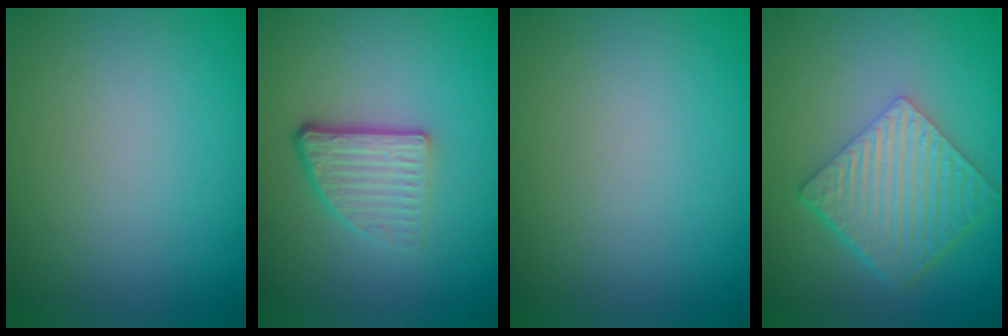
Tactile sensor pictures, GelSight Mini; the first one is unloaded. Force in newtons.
{"total": 3.8, "press": 2.4, "slide": 2.9}
{"total": 0.0}
{"total": 6.2, "press": 4.3, "slide": 4.4}